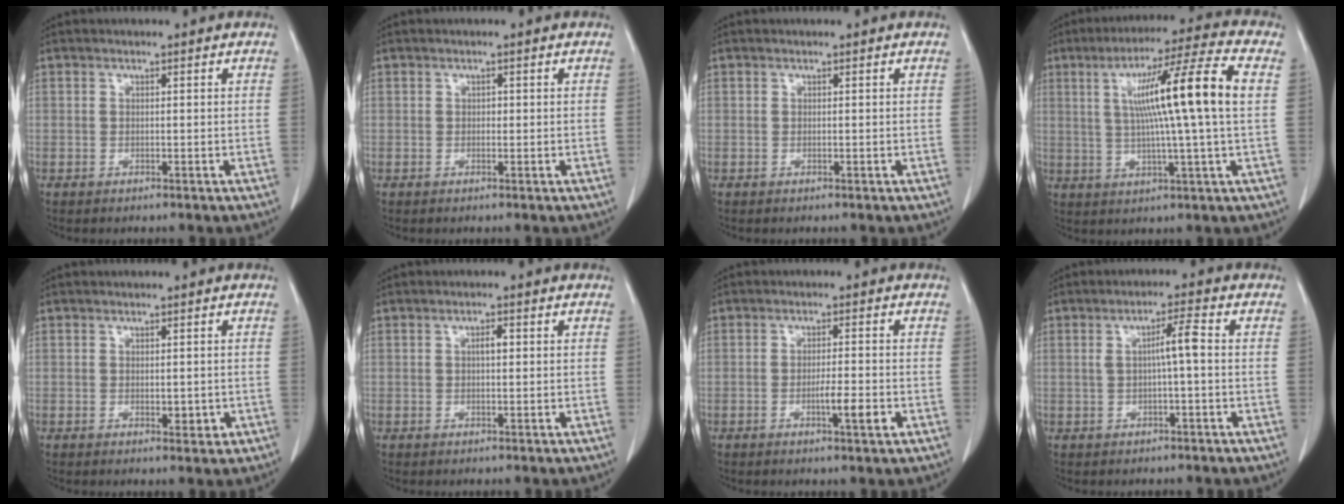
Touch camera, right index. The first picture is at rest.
{"total": 1.0, "force": [0.0, 0.7, 0.7], "torque": [-0.017, 0.006, 0.001]}
{"total": 0.0}
{"total": 15.6, "force": [2.7, -0.7, 15.4], "torque": [-0.254, 0.018, 0.041]}
{"total": 3.0, "force": [-0.7, 1.5, 2.5], "torque": [-0.037, -0.001, -0.003]}
{"total": 2.1, "force": [0.3, 0.9, 1.9], "torque": [-0.037, 0.005, 0.006]}
{"total": 4.7, "force": [-1.6, 0.7, 4.3], "torque": [-0.073, -0.001, -0.023]}
{"total": 4.3, "force": [0.1, 0.5, 4.3], "torque": [-0.078, 0.013, 0.004]}